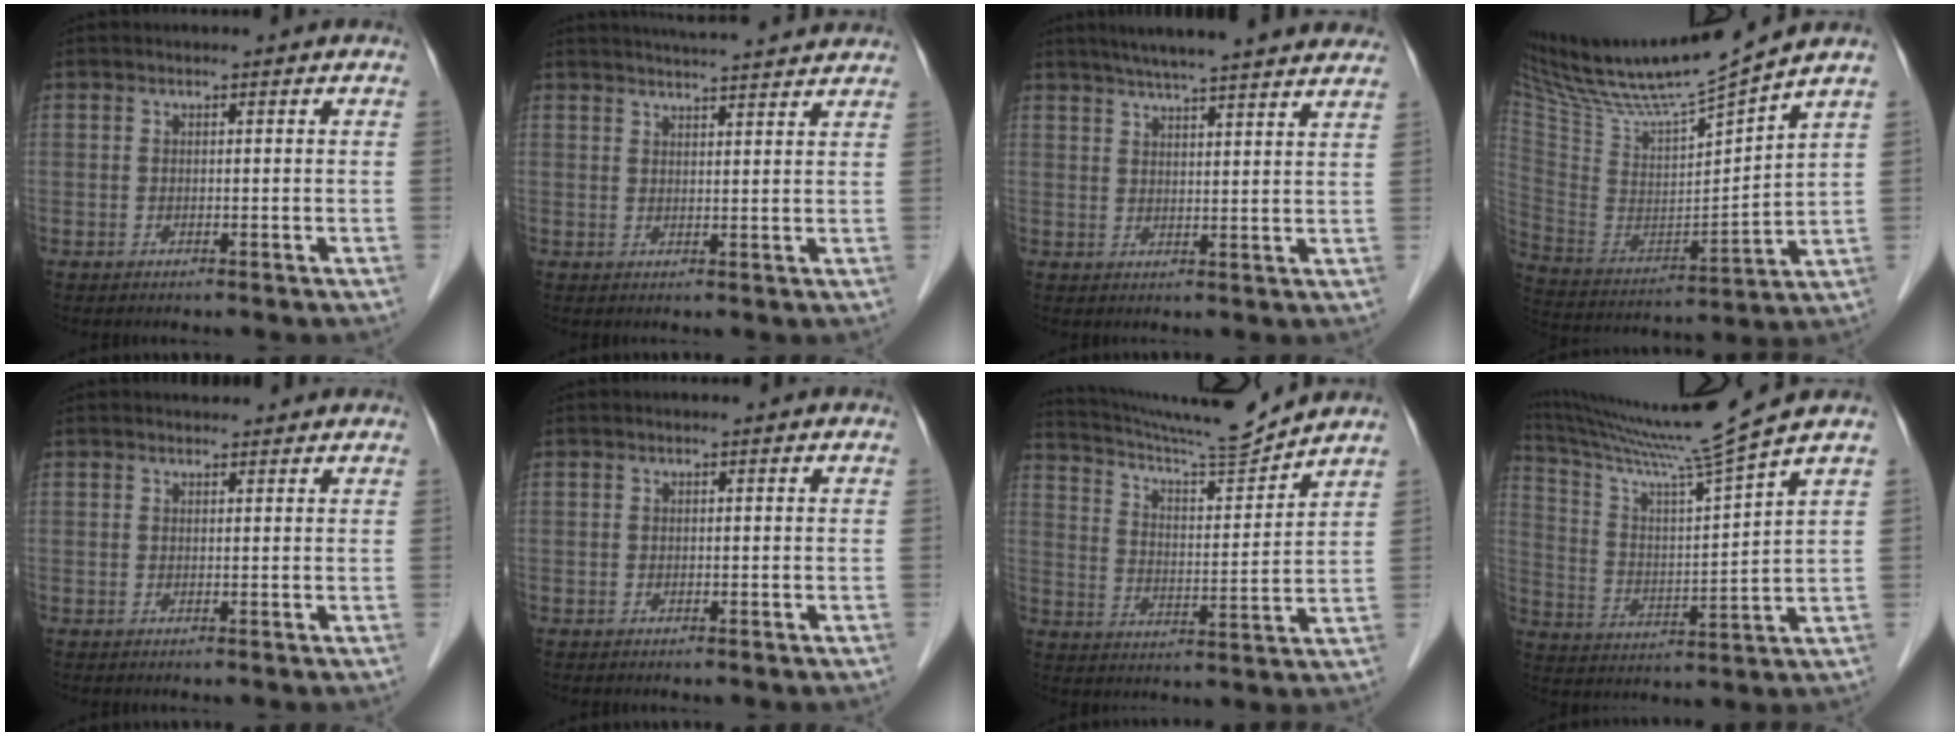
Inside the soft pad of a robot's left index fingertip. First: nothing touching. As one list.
[{"total": 10.9, "force": [10.3, 0.2, 3.7], "torque": [-0.058, 0.020, 0.128]}, {"total": 18.4, "force": [16.1, 0.8, 8.7], "torque": [-0.132, 0.019, 0.207]}, {"total": 19.8, "force": [17.3, -0.4, 9.6], "torque": [-0.177, -0.021, 0.310]}, {"total": 2.9, "force": [2.8, 0.6, 0.6], "torque": [-0.010, 0.021, 0.036]}, {"total": 0.0}, {"total": 12.9, "force": [12.4, -2.1, 3.0], "torque": [-0.064, -0.027, 0.207]}, {"total": 14.5, "force": [12.6, -4.0, 5.8], "torque": [-0.112, -0.035, 0.219]}]